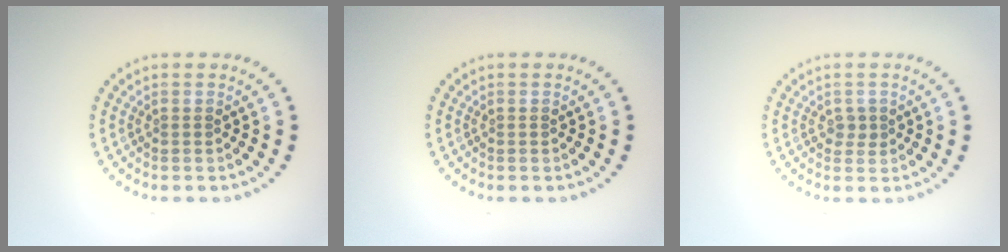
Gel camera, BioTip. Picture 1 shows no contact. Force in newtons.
{"total": 0.0}
{"total": 1.1, "press": 1.0, "slide": 0.3}